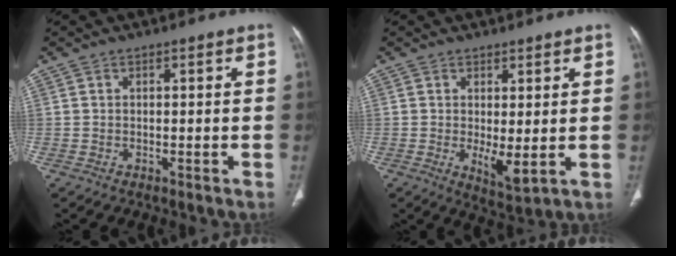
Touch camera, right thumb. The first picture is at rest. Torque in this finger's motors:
{"motor_torque": [1.00, 0.78, 0.00, 0.12, 0.03]}